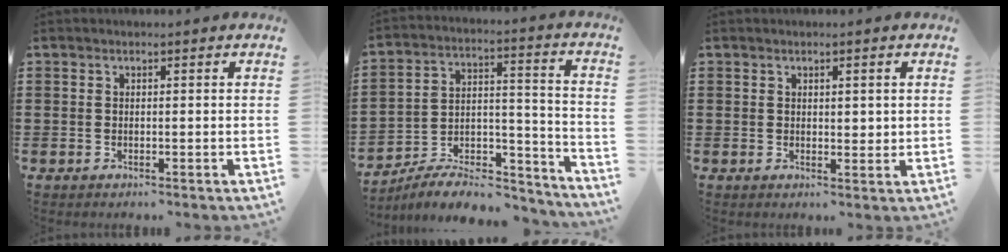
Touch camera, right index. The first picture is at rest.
{"total": 8.0, "force": [-7.1, 2.1, 2.9], "torque": [-0.039, 0.018, -0.135]}
{"total": 1.5, "force": [0.7, 0.9, 0.9], "torque": [-0.012, 0.003, 0.011]}